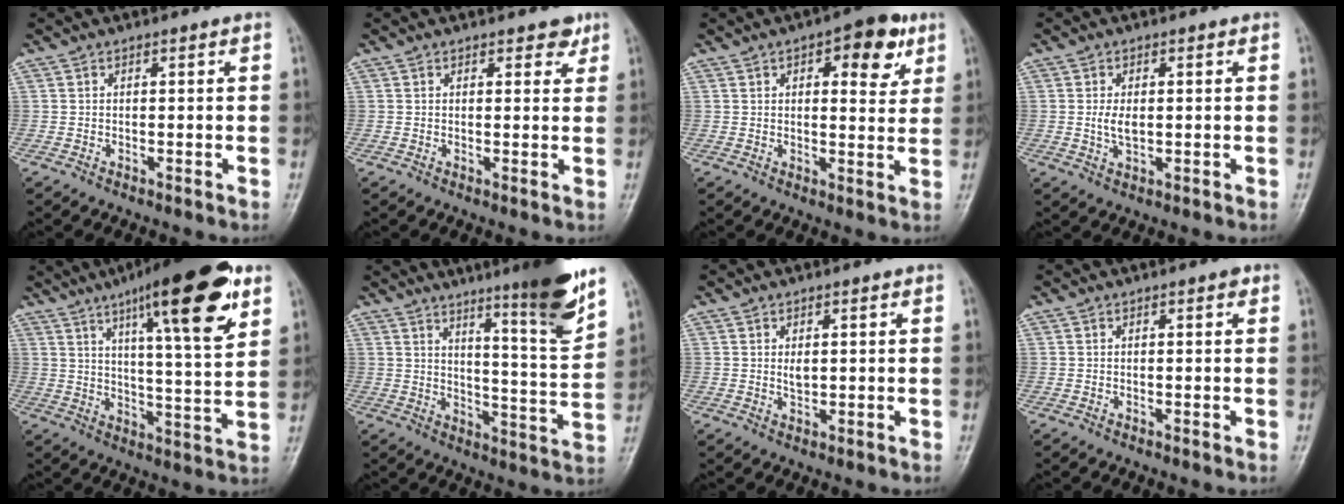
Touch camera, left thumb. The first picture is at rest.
{"total": 2.3, "force": [1.6, 1.3, 1.0], "torque": [0.006, -0.008, 0.017]}
{"total": 9.5, "force": [4.4, 4.4, 7.2], "torque": [-0.060, -0.012, 0.051]}
{"total": 3.3, "force": [0.1, 1.8, 2.7], "torque": [-0.055, -0.004, 0.003]}
{"total": 20.4, "force": [10.8, 4.4, 16.7], "torque": [-0.225, -0.035, 0.161]}
{"total": 14.1, "force": [9.3, 0.9, 10.6], "torque": [-0.139, -0.063, 0.139]}
{"total": 2.0, "force": [0.4, 1.1, 1.6], "torque": [-0.023, -0.005, 0.008]}
{"total": 0.8, "force": [0.3, 0.4, 0.6], "torque": [-0.005, 0.001, 0.001]}